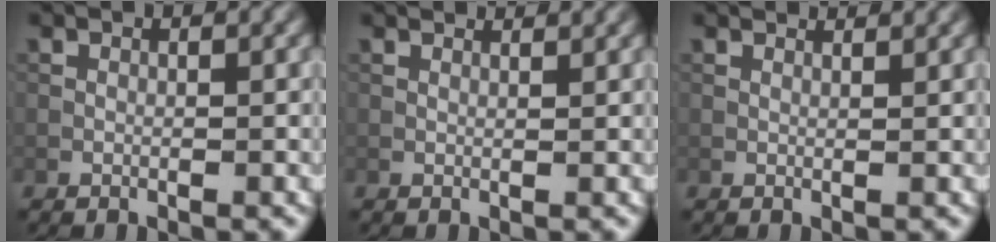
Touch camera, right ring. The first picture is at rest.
{"total": 2.0, "force": [1.8, 0.4, 0.8], "torque": [-0.014, -0.006, 0.014]}
{"total": 1.8, "force": [1.6, 0.2, 0.6], "torque": [-0.017, -0.006, 0.016]}